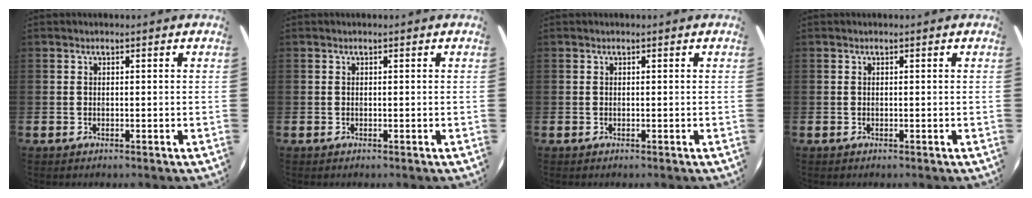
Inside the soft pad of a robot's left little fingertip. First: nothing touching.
{"total": 0.0}
{"total": 0.0}
{"total": 0.0}